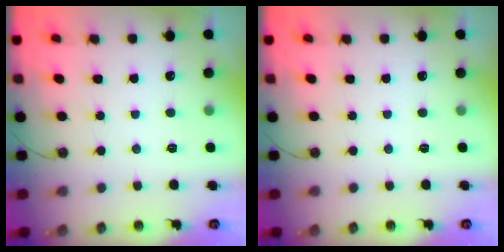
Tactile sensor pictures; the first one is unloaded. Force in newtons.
{"total": 0.0}